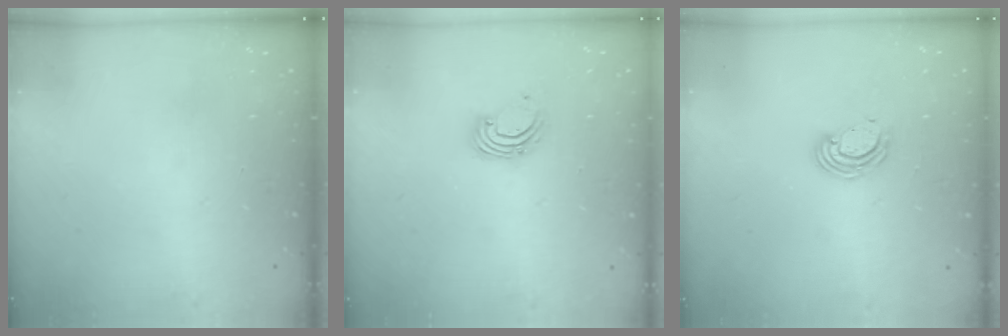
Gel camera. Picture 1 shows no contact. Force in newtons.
{"total": 2.2, "press": 2.2, "slide": 0.2}
{"total": 5.5, "press": 5.5, "slide": 0.2}